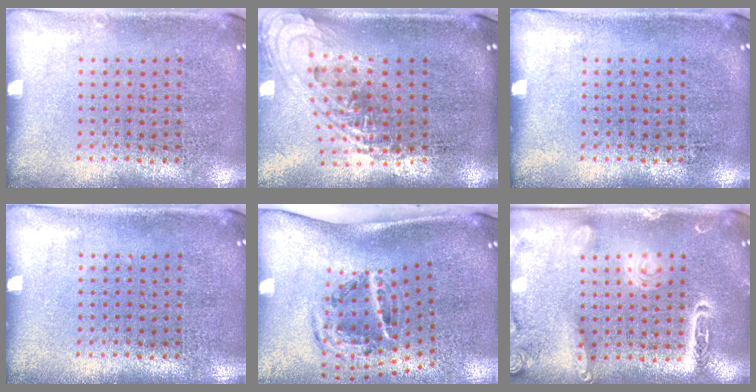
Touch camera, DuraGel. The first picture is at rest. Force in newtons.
{"total": 1.8, "press": 1.3, "slide": 1.2}
{"total": 0.0}
{"total": 0.0}
{"total": 2.0, "press": 1.2, "slide": 1.5}
{"total": 2.0, "press": 1.9, "slide": 0.6}